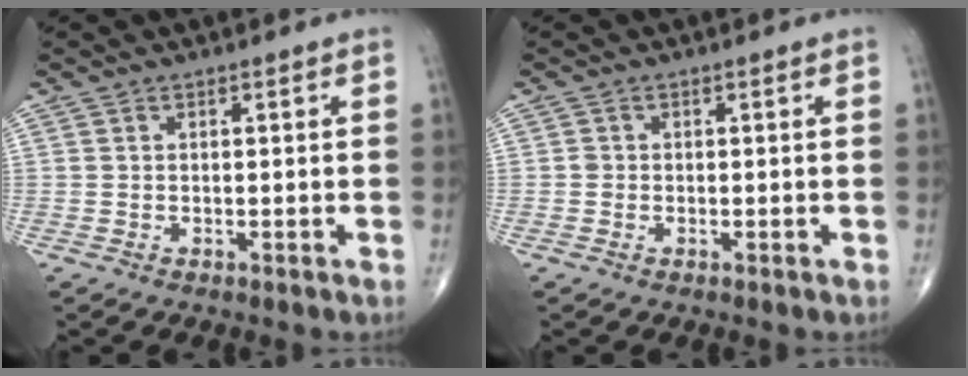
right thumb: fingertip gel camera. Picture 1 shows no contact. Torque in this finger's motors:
{"motor_torque": [-0.03, 0.31, 0.07, -0.16, -0.03]}